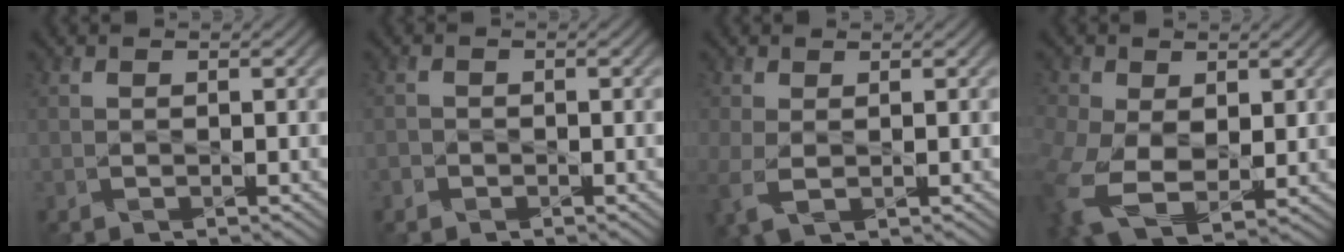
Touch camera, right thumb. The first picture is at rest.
{"total": 1.1, "force": [-0.7, 0.8, 0.1], "torque": [0.002, -0.001, -0.016]}
{"total": 3.2, "force": [-0.2, 1.7, 2.8], "torque": [-0.081, -0.006, -0.005]}
{"total": 10.8, "force": [-1.6, 7.3, 7.9], "torque": [-0.211, -0.043, -0.015]}